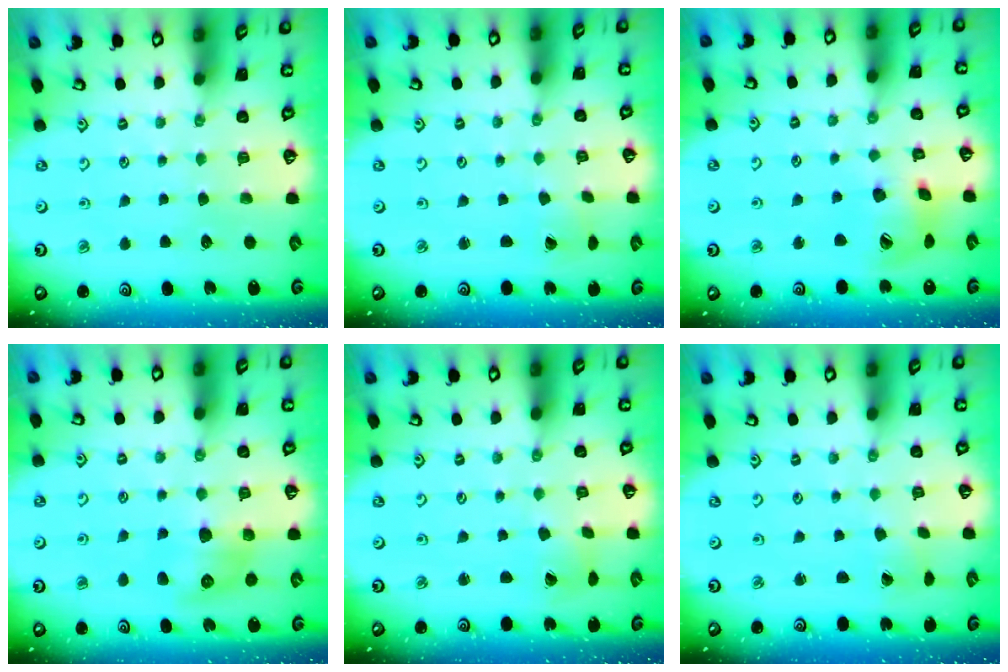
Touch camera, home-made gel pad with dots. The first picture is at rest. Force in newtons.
{"total": 0.7, "press": 0.7, "slide": 0.0}
{"total": 13.9, "press": 13.8, "slide": 1.9}
{"total": 10.1, "press": 10.1, "slide": 0.2}
{"total": 1.4, "press": 1.4, "slide": 0.2}
{"total": 0.6, "press": 0.5, "slide": 0.2}